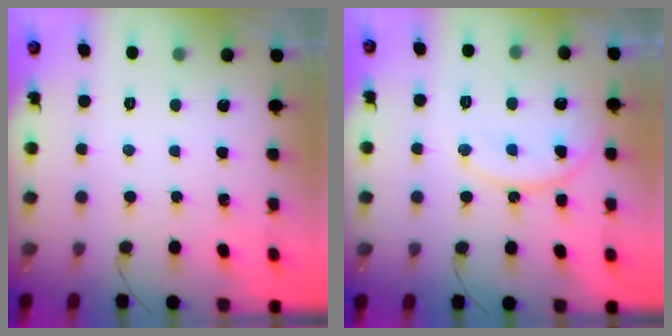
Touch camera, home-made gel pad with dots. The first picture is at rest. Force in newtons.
{"total": 13.5, "press": 13.4, "slide": 1.2}